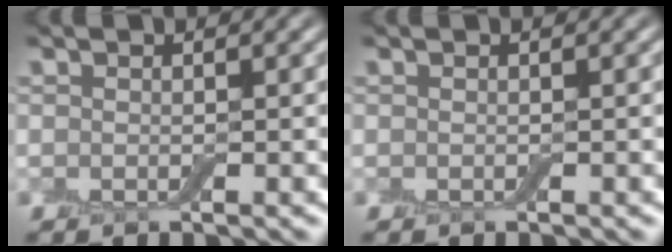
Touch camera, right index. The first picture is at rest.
{"total": 0.0}